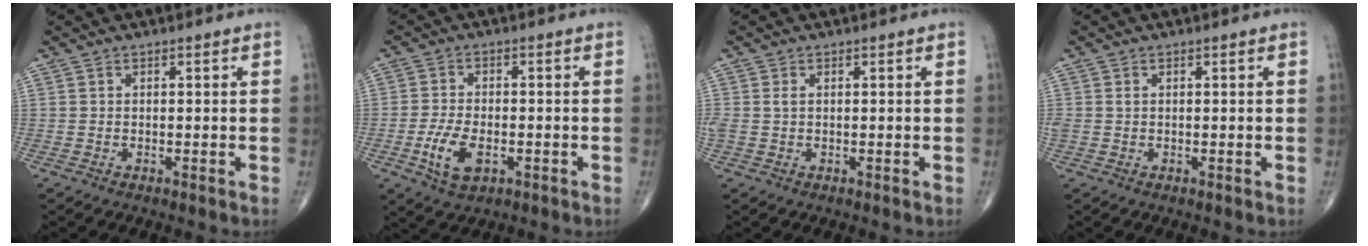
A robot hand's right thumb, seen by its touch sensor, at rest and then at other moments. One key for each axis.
{"total": 7.1, "fx": -2.3, "fy": 3.8, "fz": 5.5, "tx": -0.107, "ty": 0.003, "tz": -0.039}
{"total": 1.6, "fx": 0.3, "fy": 1.0, "fz": 1.2, "tx": -0.038, "ty": 0.007, "tz": 0.009}
{"total": 1.0, "fx": 0.2, "fy": 0.7, "fz": 0.7, "tx": -0.020, "ty": 0.006, "tz": 0.008}